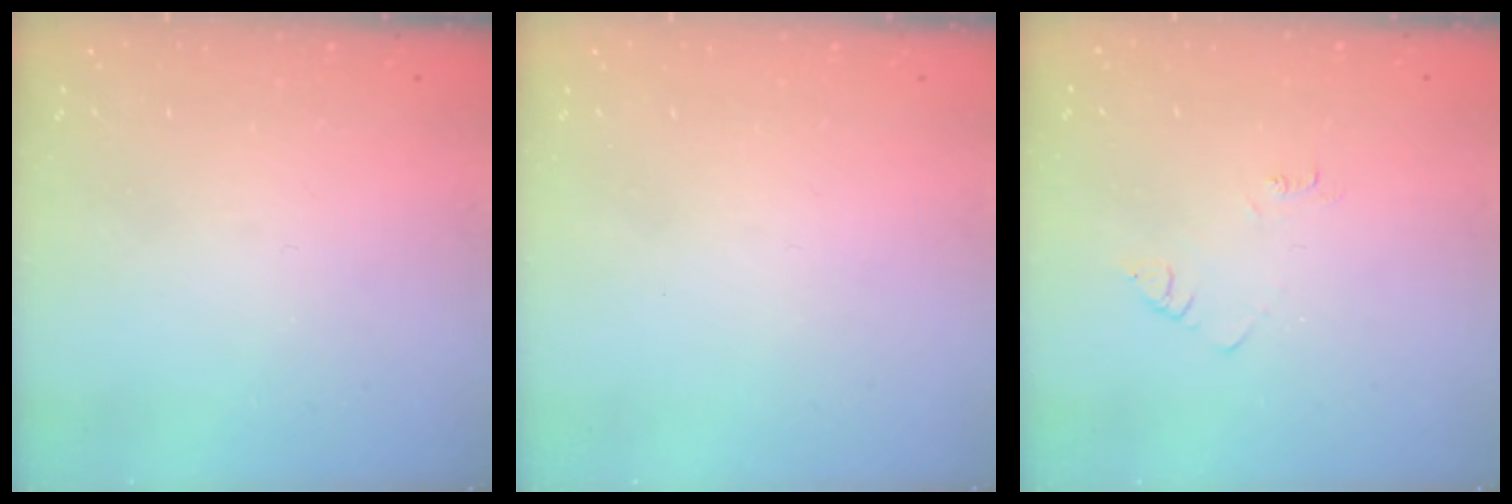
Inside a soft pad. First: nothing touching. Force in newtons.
{"total": 1.7, "press": 1.7, "slide": 0.1}
{"total": 2.9, "press": 2.9, "slide": 0.4}